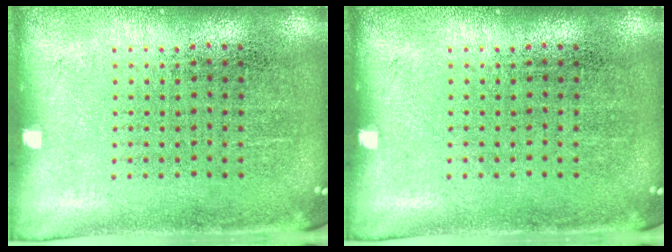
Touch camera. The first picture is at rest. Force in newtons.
{"total": 0.0}